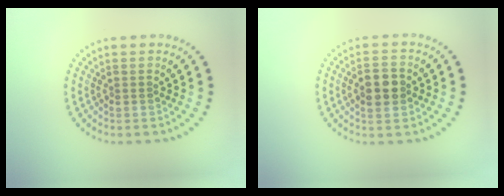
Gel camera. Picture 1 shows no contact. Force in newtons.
{"total": 3.1, "press": 3.1, "slide": 0.0}